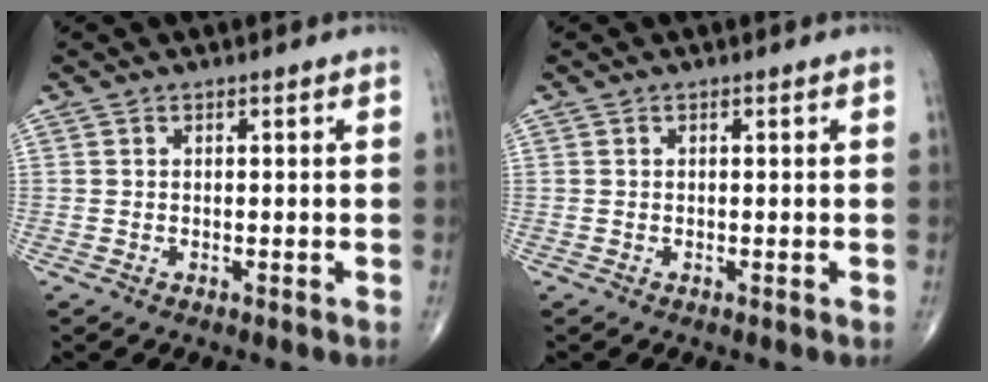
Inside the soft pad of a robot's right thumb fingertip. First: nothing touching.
{"total": 0.0}